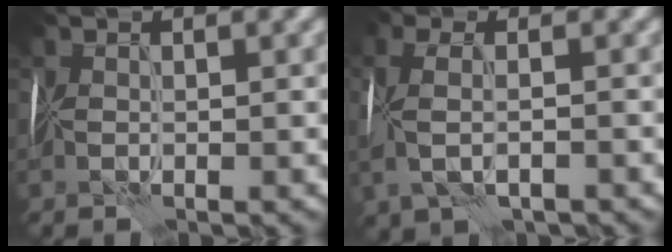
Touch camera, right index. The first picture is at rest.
{"total": 4.5, "force": [-0.7, 2.0, 3.9], "torque": [-0.101, -0.005, -0.013]}